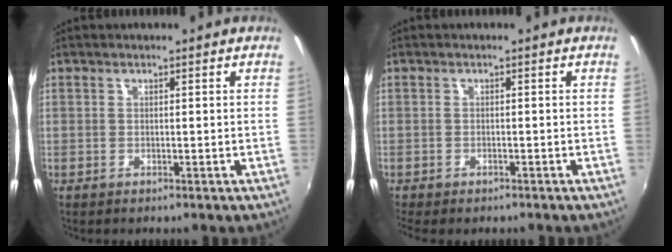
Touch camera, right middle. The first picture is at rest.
{"total": 1.6, "force": [-1.2, 0.7, 0.9], "torque": [-0.021, -0.013, -0.019]}